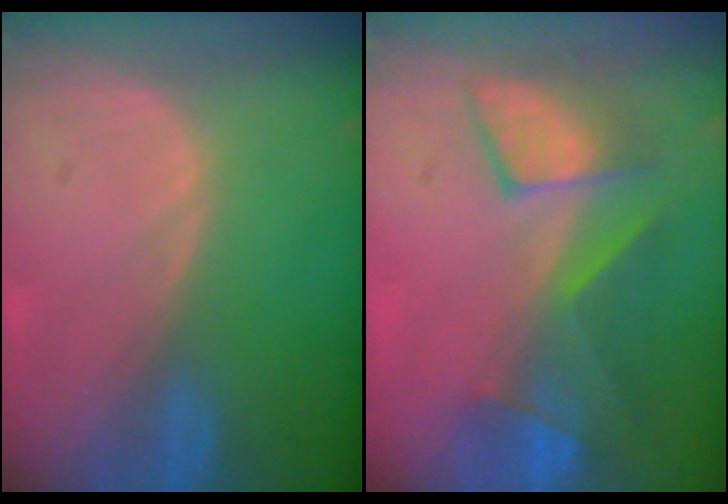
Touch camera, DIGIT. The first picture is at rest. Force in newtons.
{"total": 8.0, "press": 7.9, "slide": 1.7}